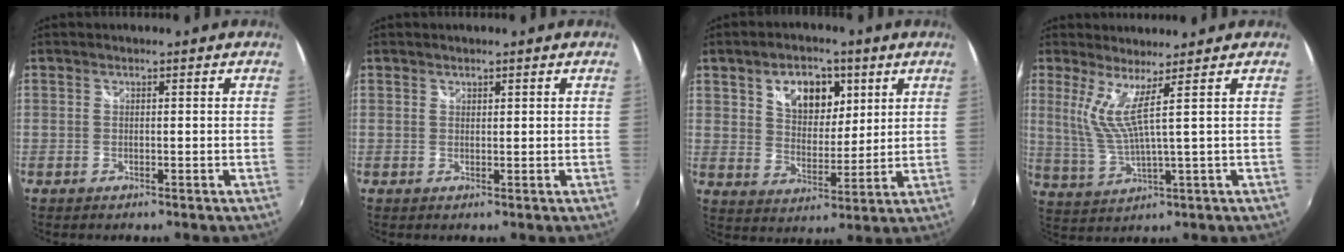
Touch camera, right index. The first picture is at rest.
{"total": 0.5, "force": [0.4, 0.3, 0.0], "torque": [0.001, 0.000, 0.007]}
{"total": 10.9, "force": [4.9, 7.1, 6.7], "torque": [-0.112, 0.016, 0.085]}
{"total": 5.4, "force": [2.7, -0.9, 4.6], "torque": [-0.099, -0.015, 0.058]}